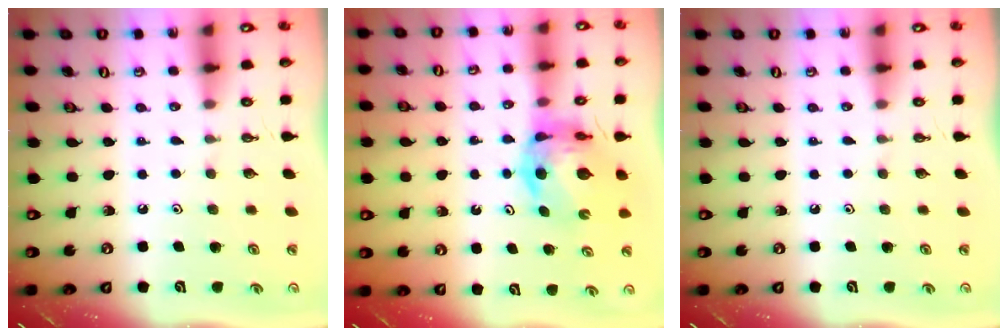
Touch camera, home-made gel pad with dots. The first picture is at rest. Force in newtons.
{"total": 9.4, "press": 9.4, "slide": 1.0}
{"total": 0.0}